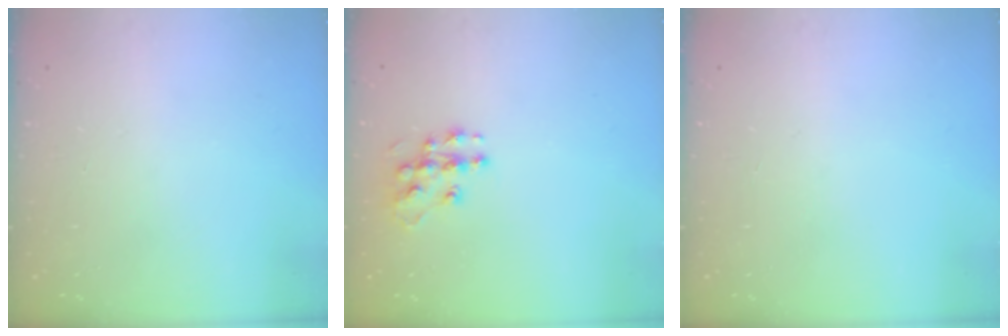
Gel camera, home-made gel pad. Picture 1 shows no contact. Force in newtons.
{"total": 10.6, "press": 10.6, "slide": 0.6}
{"total": 0.0}